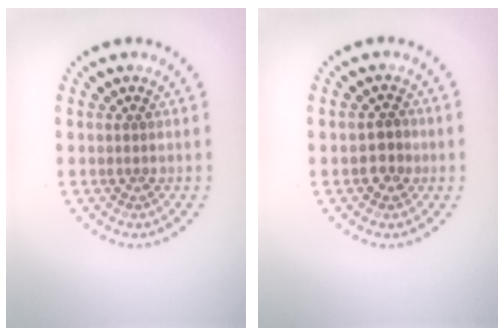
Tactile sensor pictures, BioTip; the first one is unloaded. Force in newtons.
{"total": 1.8, "press": 1.7, "slide": 0.5}